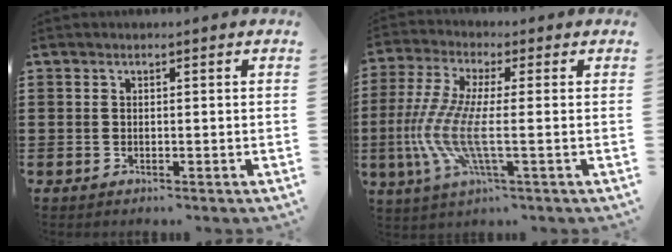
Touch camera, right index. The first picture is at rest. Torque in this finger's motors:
{"motor_torque": [1.98, 0.16, 0.96, 0.21]}